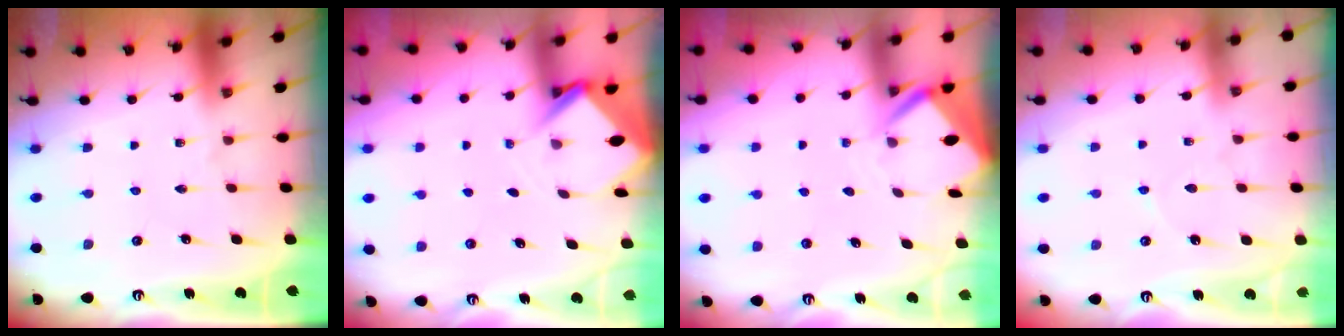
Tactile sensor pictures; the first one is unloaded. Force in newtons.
{"total": 3.5, "press": 3.5, "slide": 0.2}
{"total": 3.3, "press": 3.3, "slide": 0.3}
{"total": 3.3, "press": 3.3, "slide": 0.5}